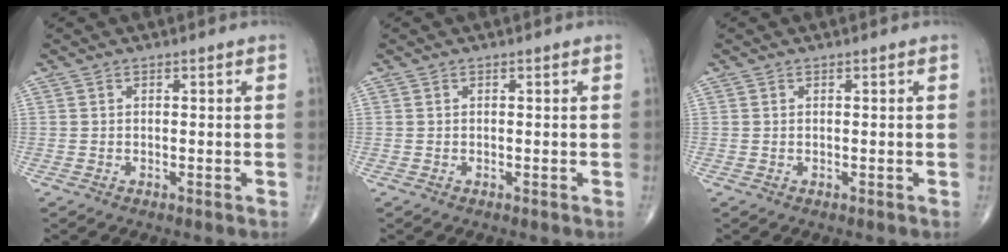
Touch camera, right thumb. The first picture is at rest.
{"total": 0.0}
{"total": 0.0}